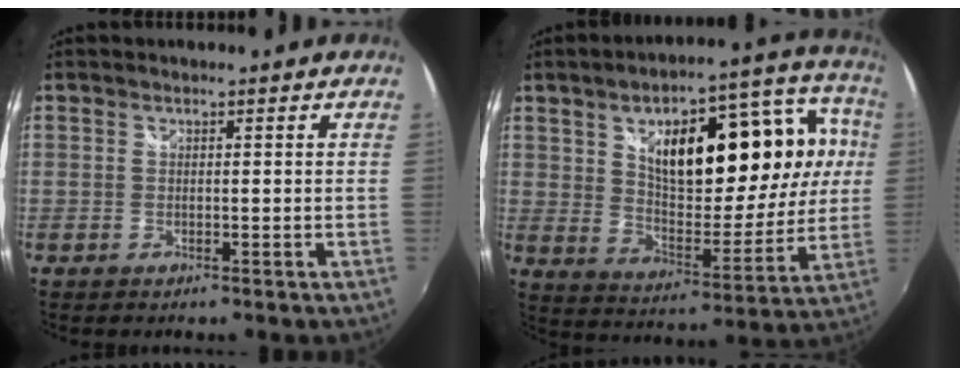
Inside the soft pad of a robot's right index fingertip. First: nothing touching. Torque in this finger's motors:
{"motor_torque": [1.74, -0.11, 0.61, 0.18]}